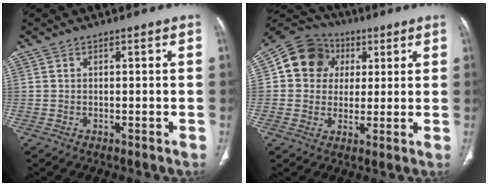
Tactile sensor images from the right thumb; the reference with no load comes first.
{"total": 12.0, "force": [2.9, 10.6, 4.9], "torque": [-0.065, 0.011, 0.039]}